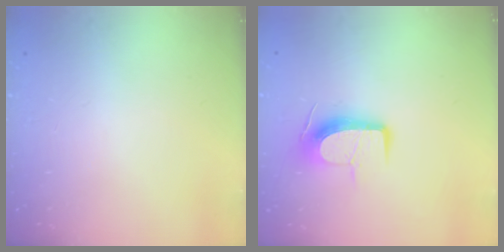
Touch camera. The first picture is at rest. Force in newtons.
{"total": 10.5, "press": 10.5, "slide": 0.9}